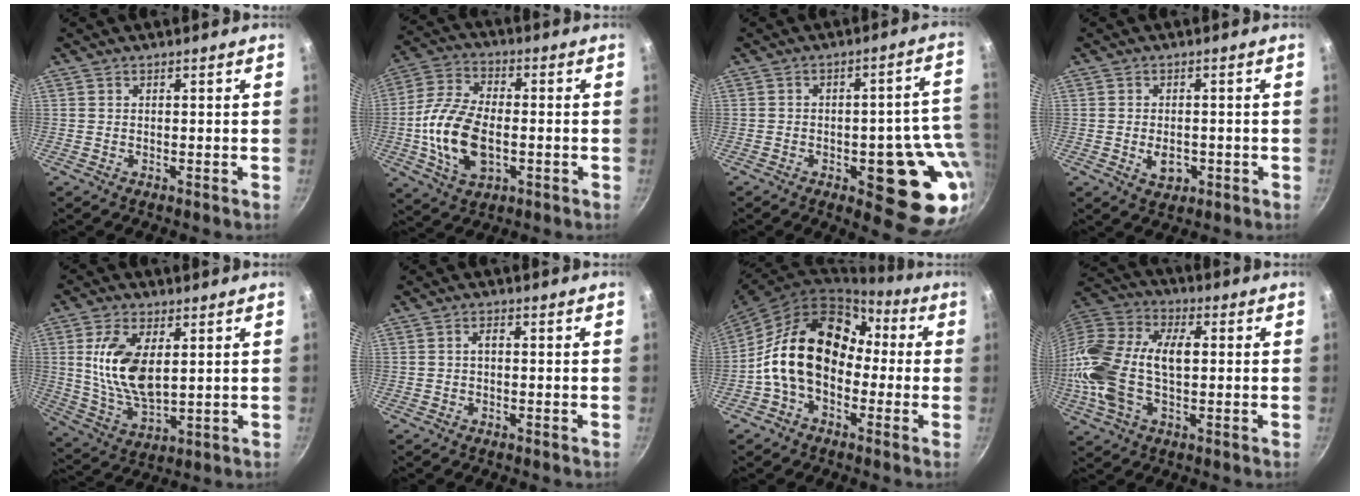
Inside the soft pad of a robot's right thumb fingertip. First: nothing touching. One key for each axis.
{"total": 14.9, "fx": -2.3, "fy": 8.5, "fz": 12.0, "tx": -0.227, "ty": 0.021, "tz": -0.047}
{"total": 17.3, "fx": -3.5, "fy": 7.8, "fz": 15.0, "tx": -0.108, "ty": 0.003, "tz": -0.041}
{"total": 4.3, "fx": -1.1, "fy": 3.0, "fz": 2.9, "tx": -0.035, "ty": 0.006, "tz": -0.011}
{"total": 13.4, "fx": 2.8, "fy": 6.9, "fz": 11.1, "tx": -0.208, "ty": -0.016, "tz": 0.062}
{"total": 1.4, "fx": -0.2, "fy": 0.7, "fz": 1.2, "tx": -0.021, "ty": 0.010, "tz": -0.003}
{"total": 17.9, "fx": -0.9, "fy": 13.0, "fz": 12.4, "tx": -0.180, "ty": 0.058, "tz": -0.032}
{"total": 22.4, "fx": -0.4, "fy": 13.0, "fz": 18.3, "tx": -0.369, "ty": 0.036, "tz": -0.020}